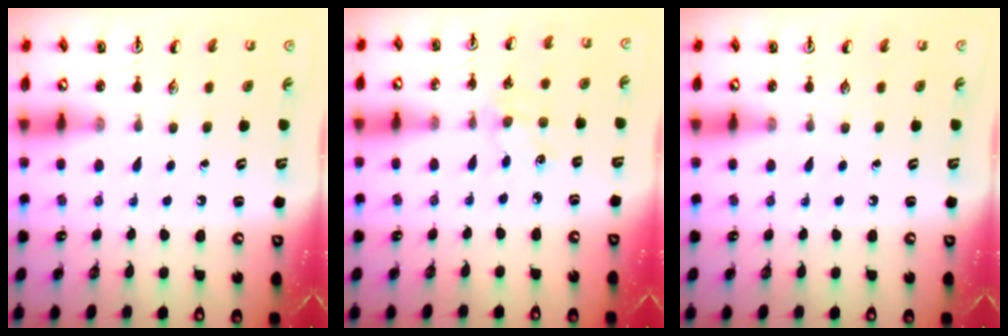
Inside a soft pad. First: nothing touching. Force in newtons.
{"total": 4.5, "press": 4.5, "slide": 0.5}
{"total": 0.0}